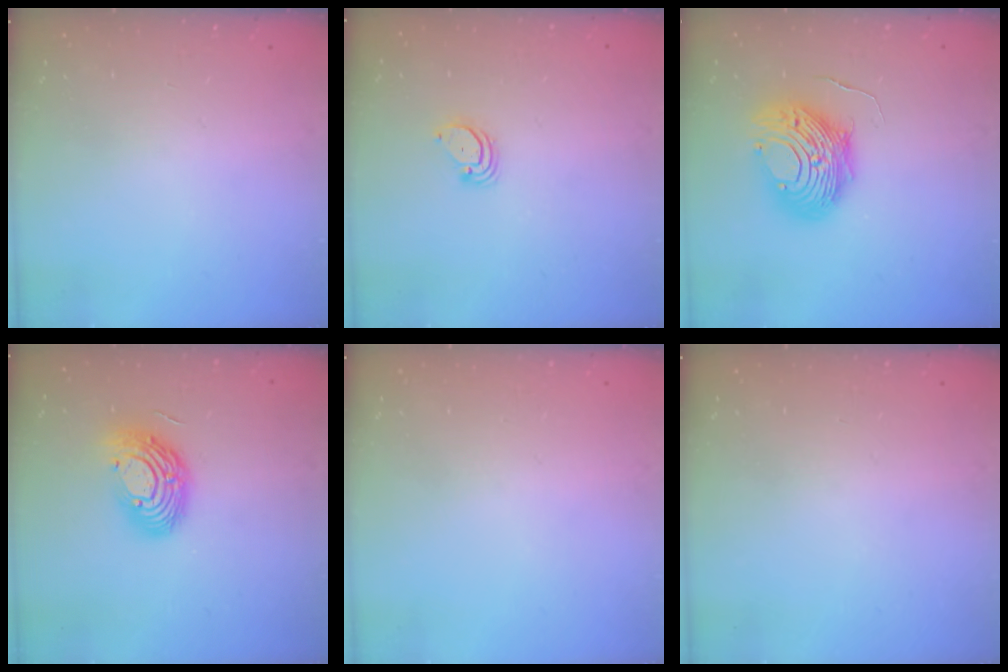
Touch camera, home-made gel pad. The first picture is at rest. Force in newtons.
{"total": 2.0, "press": 2.0, "slide": 0.1}
{"total": 13.5, "press": 13.4, "slide": 1.4}
{"total": 13.0, "press": 12.9, "slide": 1.0}
{"total": 0.0}
{"total": 0.0}